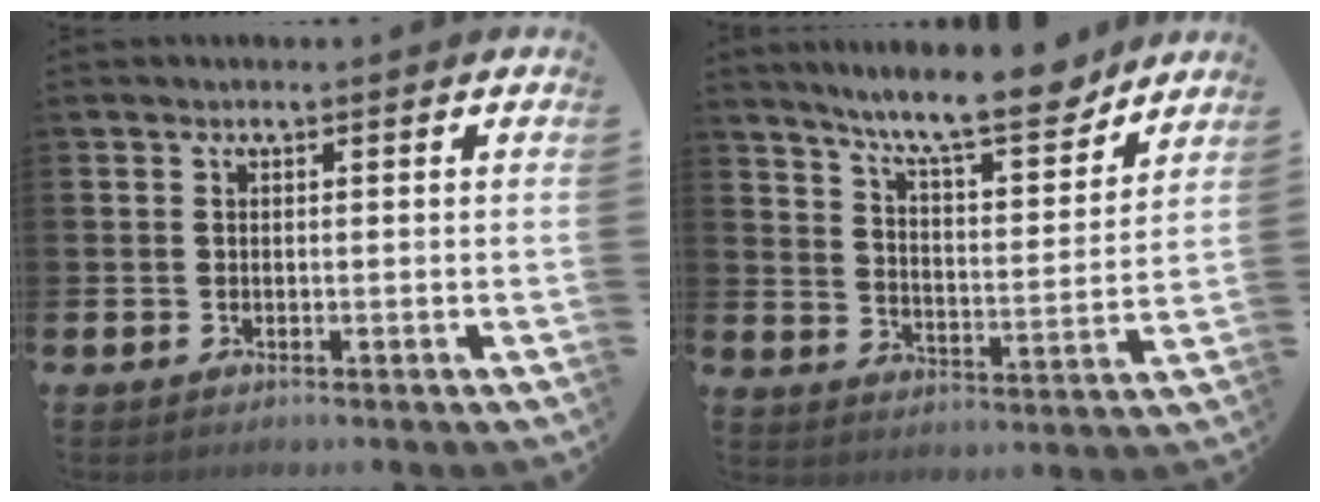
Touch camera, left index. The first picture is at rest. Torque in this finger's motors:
{"motor_torque": [0.38, -0.45, 1.00, 0.21]}